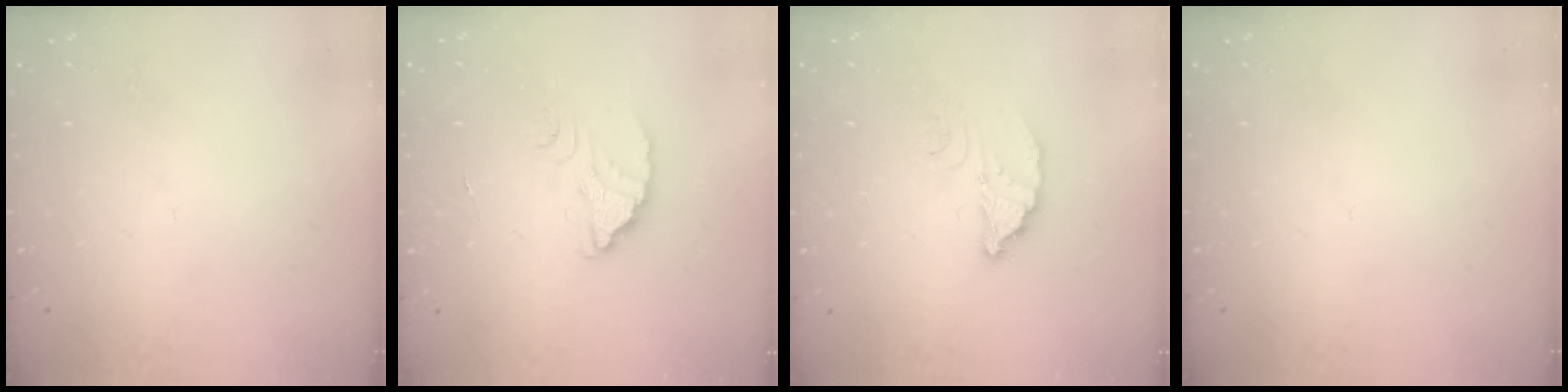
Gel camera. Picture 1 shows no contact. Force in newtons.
{"total": 2.4, "press": 2.4, "slide": 0.1}
{"total": 3.4, "press": 3.4, "slide": 0.1}
{"total": 0.0}